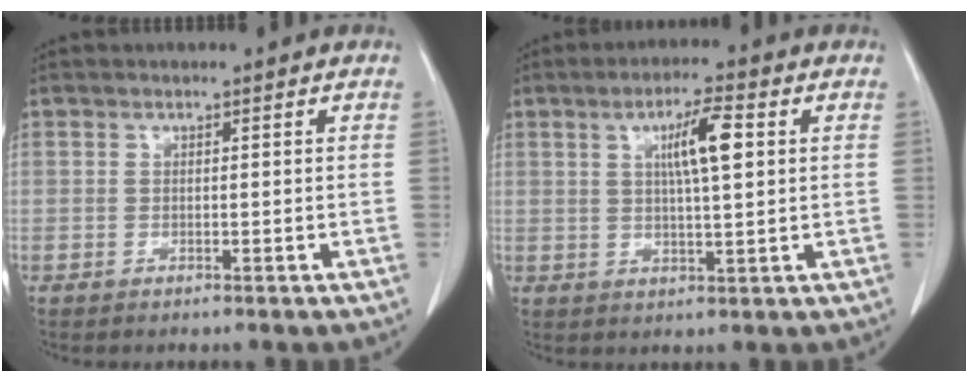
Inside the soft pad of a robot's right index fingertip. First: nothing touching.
{"total": 6.8, "force": [1.9, 0.7, 6.5], "torque": [-0.114, 0.005, 0.032]}